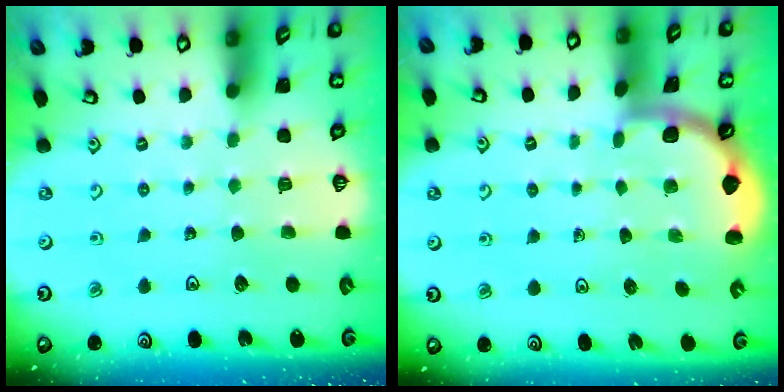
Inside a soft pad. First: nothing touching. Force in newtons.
{"total": 1.9, "press": 1.9, "slide": 0.0}